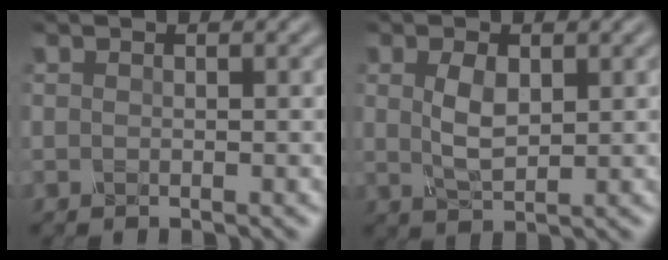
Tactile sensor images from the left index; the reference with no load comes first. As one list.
[{"total": 2.3, "force": [0.2, 1.1, 2.0], "torque": [-0.054, -0.002, 0.019]}]